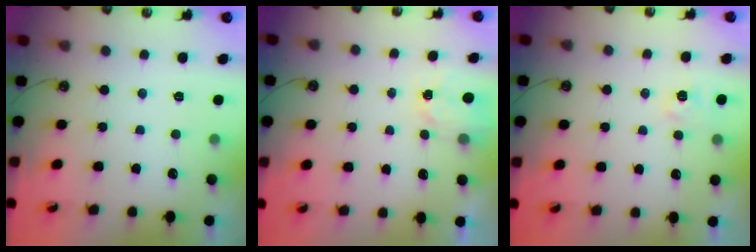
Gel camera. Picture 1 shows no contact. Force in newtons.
{"total": 2.2, "press": 2.2, "slide": 0.2}
{"total": 2.7, "press": 2.6, "slide": 0.3}